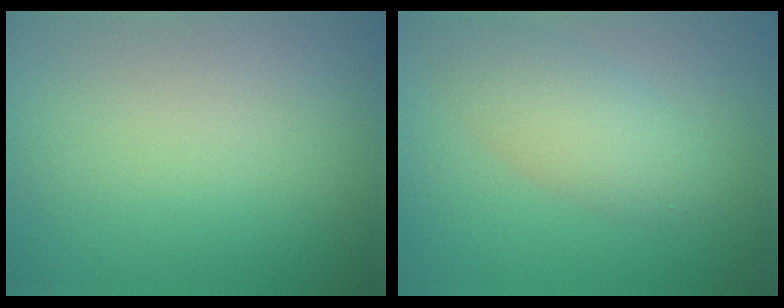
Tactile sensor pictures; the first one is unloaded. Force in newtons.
{"total": 3.6, "press": 3.6, "slide": 0.1}